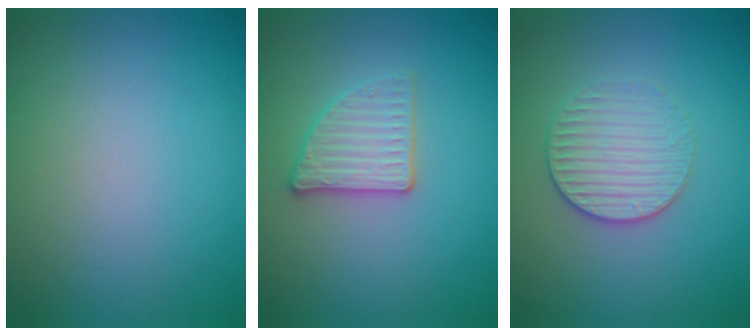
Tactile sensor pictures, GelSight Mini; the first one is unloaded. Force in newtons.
{"total": 2.9, "press": 2.7, "slide": 1.1}
{"total": 3.0, "press": 2.7, "slide": 1.3}